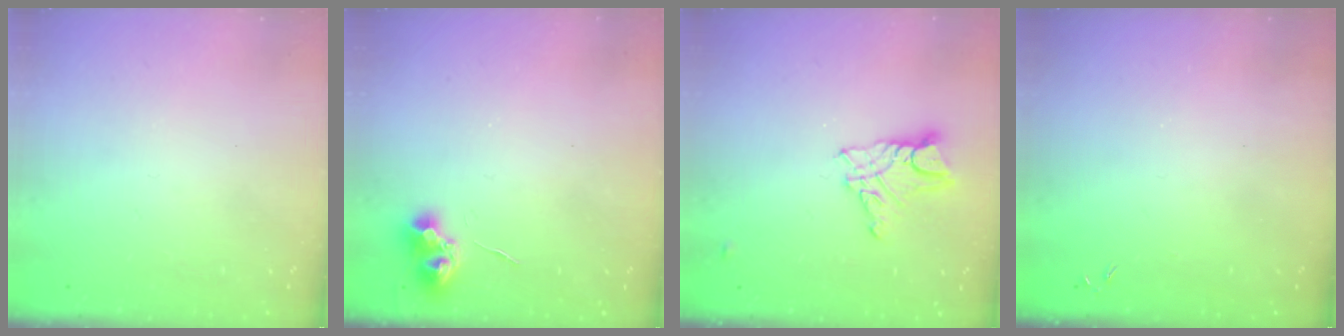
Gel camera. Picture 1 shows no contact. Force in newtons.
{"total": 9.0, "press": 9.0, "slide": 0.6}
{"total": 9.0, "press": 9.0, "slide": 0.8}
{"total": 0.0}